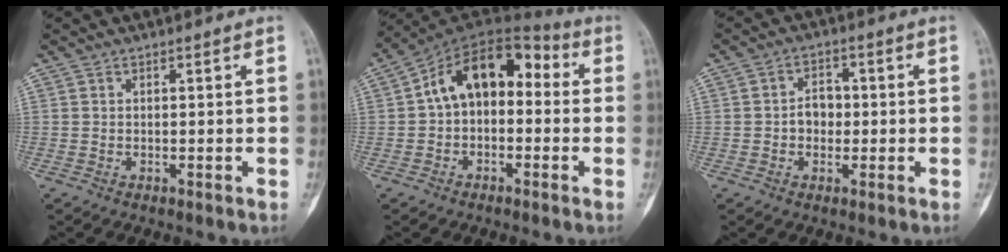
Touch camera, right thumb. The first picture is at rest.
{"total": 13.7, "force": [0.8, 9.1, 10.3], "torque": [-0.130, 0.052, -0.007]}
{"total": 4.3, "force": [-0.3, 3.4, 2.6], "torque": [-0.019, 0.014, -0.011]}